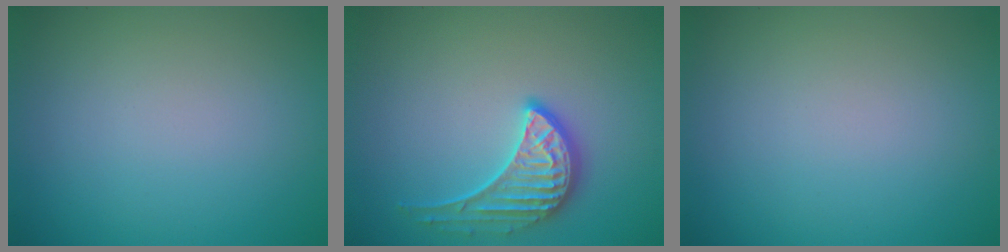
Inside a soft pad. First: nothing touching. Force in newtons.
{"total": 3.3, "press": 3.1, "slide": 1.2}
{"total": 0.0}